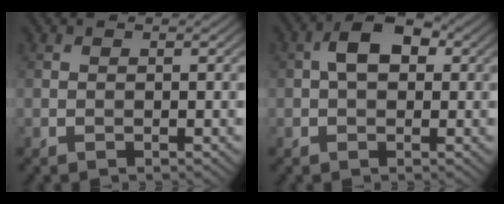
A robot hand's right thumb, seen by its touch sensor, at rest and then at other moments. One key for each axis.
{"total": 4.9, "fx": 0.8, "fy": 3.0, "fz": 3.8, "tx": -0.064, "ty": 0.008, "tz": 0.005}